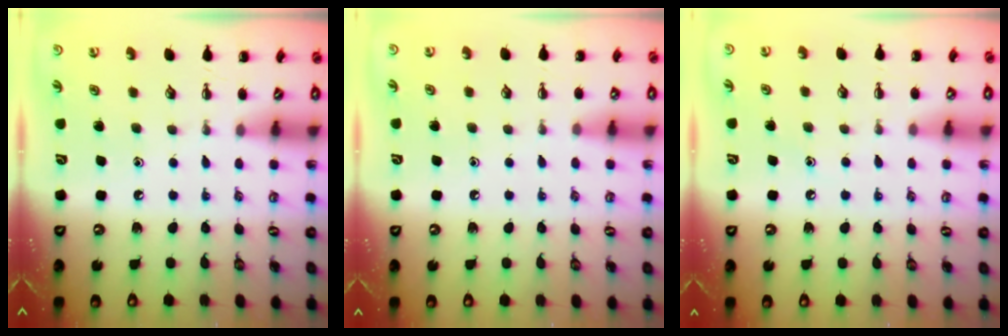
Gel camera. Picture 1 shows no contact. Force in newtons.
{"total": 5.0, "press": 4.7, "slide": 1.7}
{"total": 5.6, "press": 5.4, "slide": 1.6}